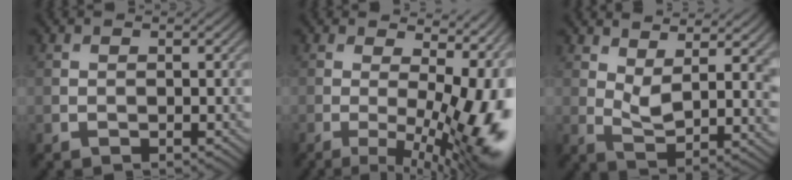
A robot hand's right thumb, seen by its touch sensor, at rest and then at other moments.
{"total": 14.9, "force": [-0.4, 6.0, 13.6], "torque": [-0.147, 0.002, 0.004]}
{"total": 8.7, "force": [3.5, 3.4, 7.2], "torque": [-0.134, -0.009, 0.069]}